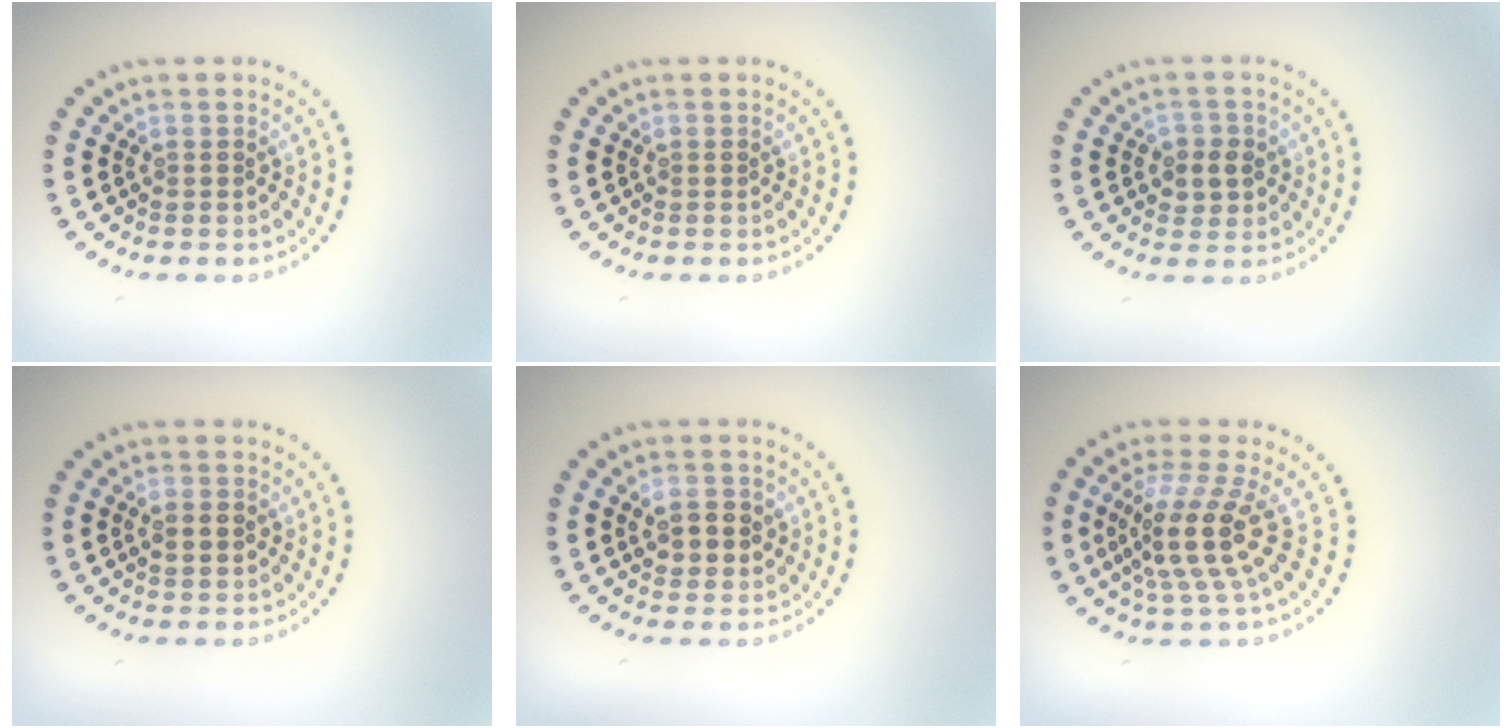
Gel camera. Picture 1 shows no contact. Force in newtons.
{"total": 0.0}
{"total": 2.3, "press": 2.2, "slide": 0.7}
{"total": 2.1, "press": 2.0, "slide": 0.2}
{"total": 2.6, "press": 2.6, "slide": 0.4}
{"total": 4.7, "press": 3.5, "slide": 3.2}